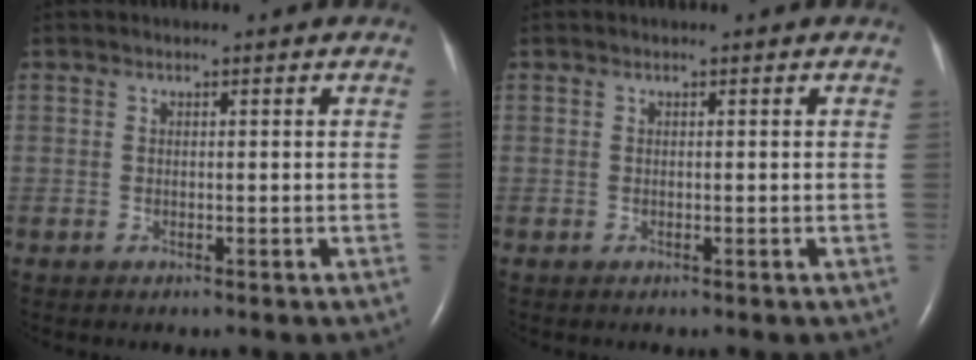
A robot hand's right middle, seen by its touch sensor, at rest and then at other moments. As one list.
[{"total": 0.0}]